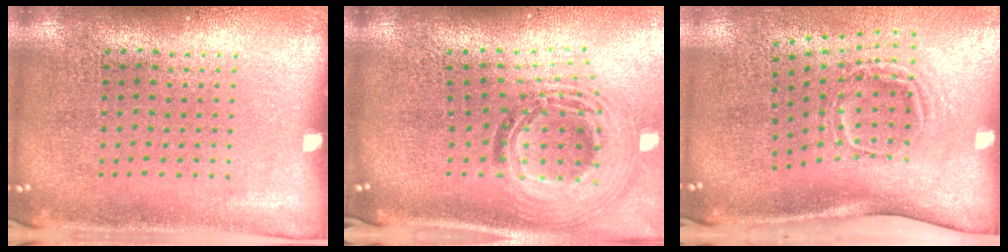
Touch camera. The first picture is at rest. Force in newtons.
{"total": 2.1, "press": 1.6, "slide": 1.4}
{"total": 1.9, "press": 1.2, "slide": 1.6}